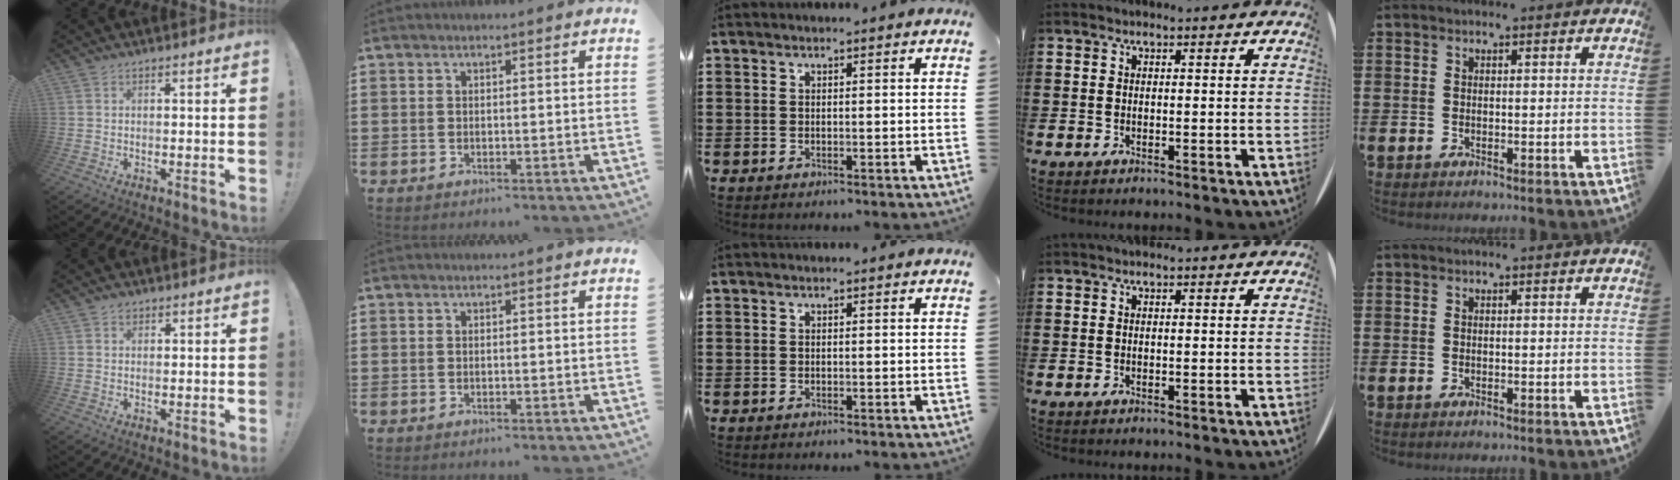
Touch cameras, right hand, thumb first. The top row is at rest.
{"thumb": {"total": 1.3, "force": [0.9, 0.9, 0.4], "torque": [0.008, -0.004, 0.014]}}